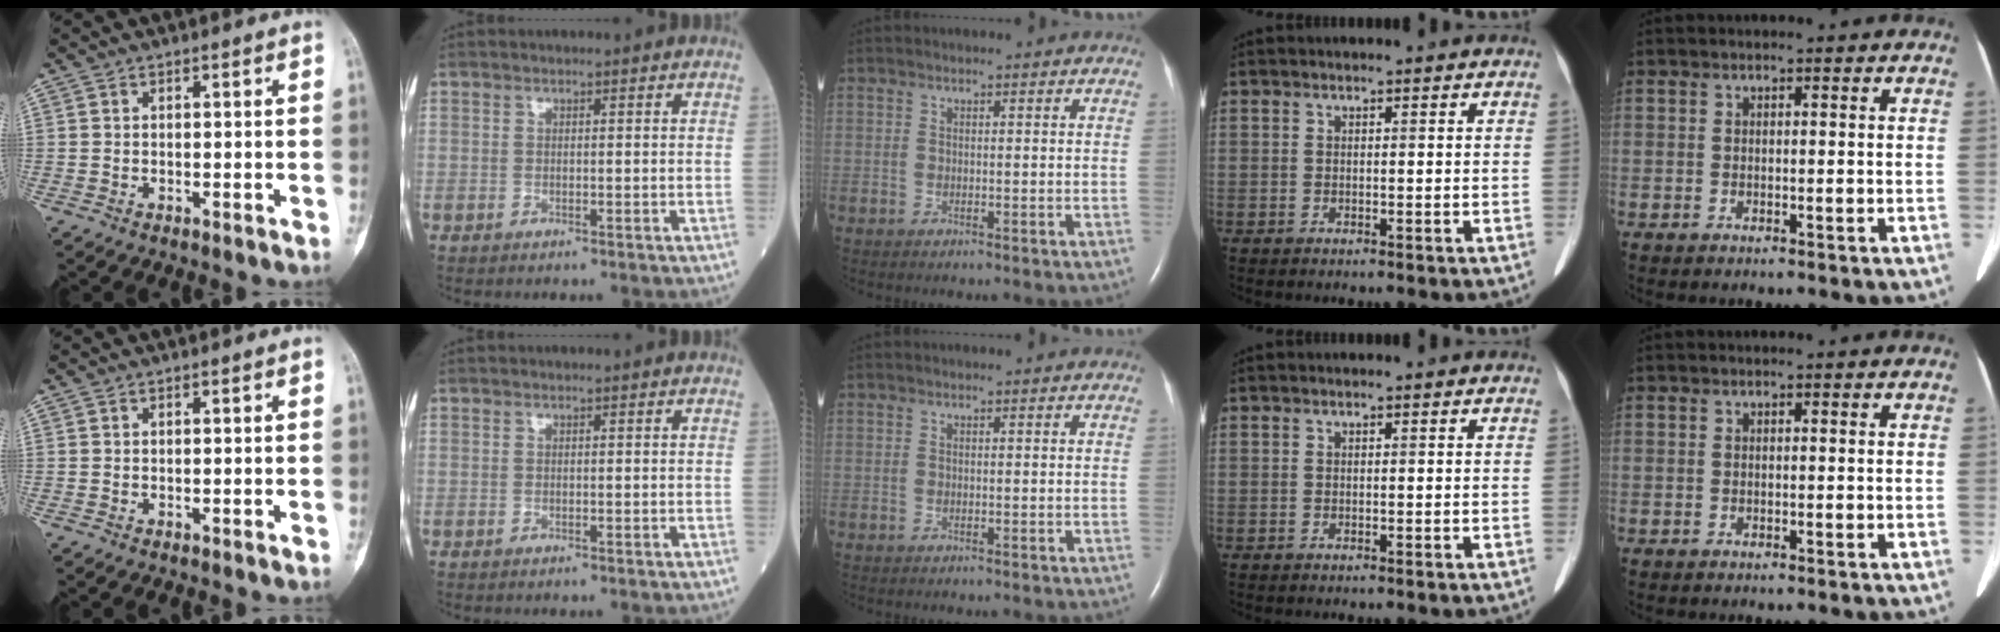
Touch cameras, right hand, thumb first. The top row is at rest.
{}